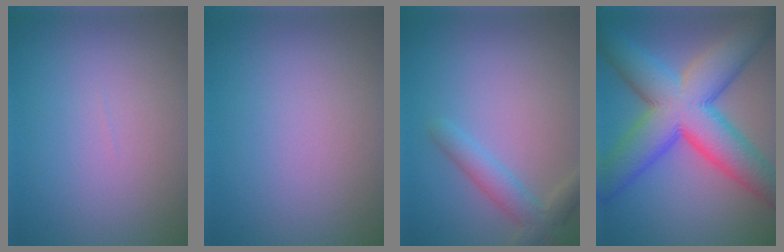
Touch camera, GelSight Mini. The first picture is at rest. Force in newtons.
{"total": 0.0}
{"total": 3.0, "press": 3.0, "slide": 0.2}
{"total": 12.0, "press": 12.0, "slide": 0.5}